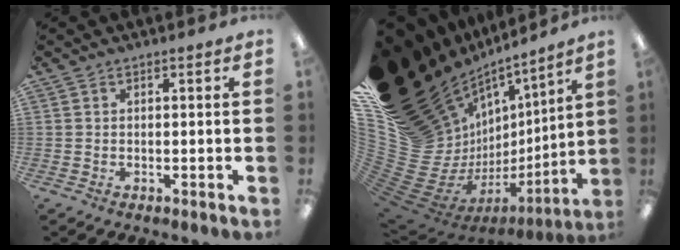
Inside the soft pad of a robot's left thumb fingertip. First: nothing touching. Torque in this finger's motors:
{"motor_torque": [3.39, 1.63, 2.46, -0.30, 0.38]}